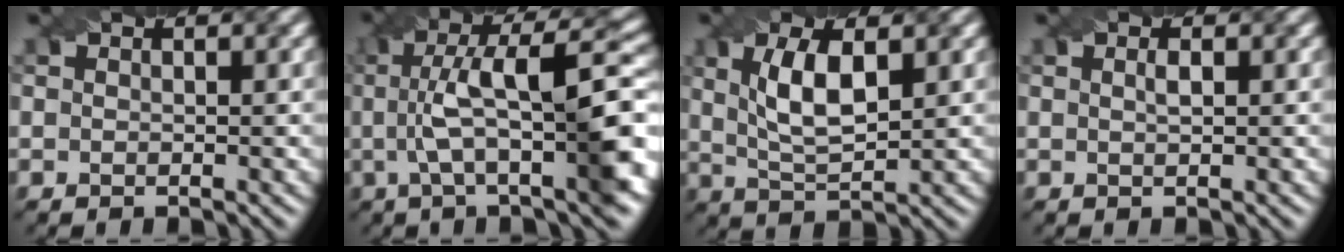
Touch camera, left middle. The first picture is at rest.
{"total": 11.7, "force": [0.6, 3.2, 11.3], "torque": [-0.166, 0.015, 0.010]}
{"total": 5.4, "force": [1.5, 2.1, 4.8], "torque": [-0.101, 0.003, 0.030]}
{"total": 0.9, "force": [0.2, 0.3, 0.8], "torque": [-0.013, 0.001, 0.004]}